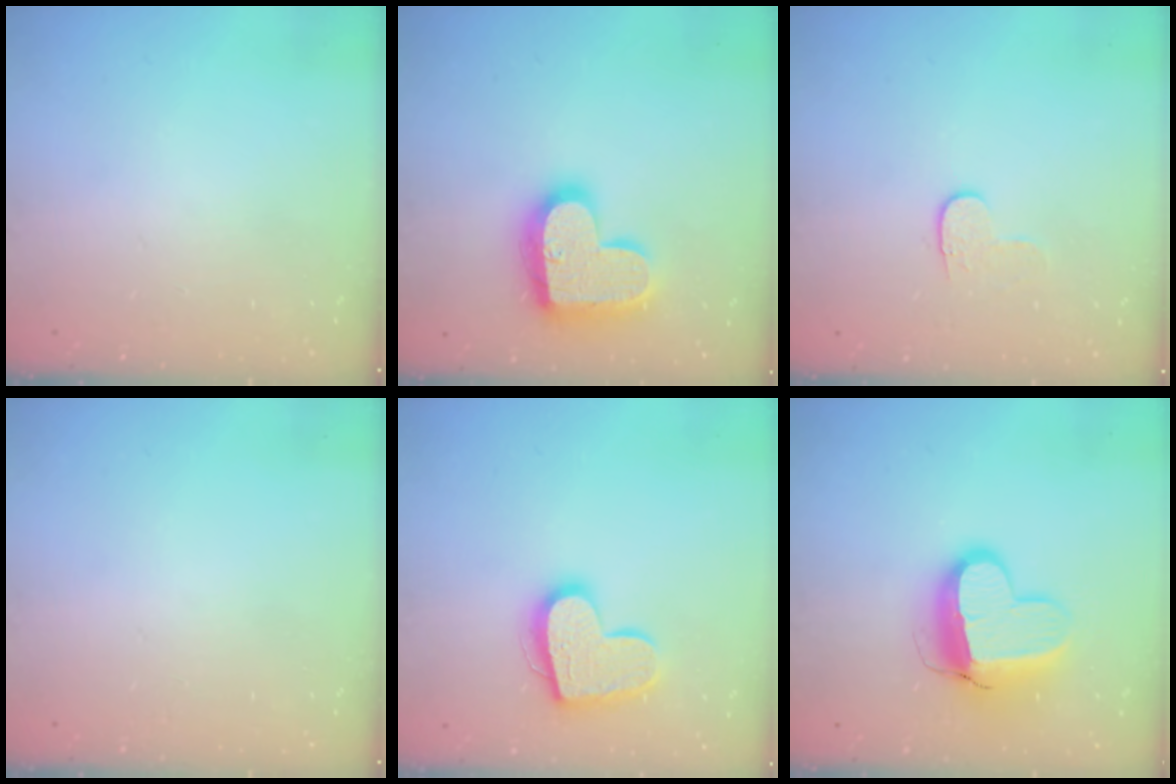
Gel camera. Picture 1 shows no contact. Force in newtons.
{"total": 18.9, "press": 18.9, "slide": 1.1}
{"total": 3.8, "press": 3.8, "slide": 0.5}
{"total": 0.0}
{"total": 16.1, "press": 16.1, "slide": 0.9}
{"total": 13.1, "press": 13.0, "slide": 1.3}